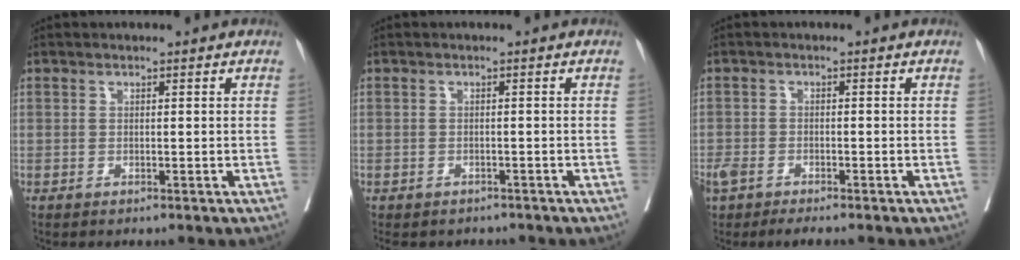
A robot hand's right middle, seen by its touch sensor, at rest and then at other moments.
{"total": 5.0, "force": [-4.3, 2.4, 0.9], "torque": [-0.009, 0.000, -0.053]}
{"total": 5.2, "force": [-4.0, 1.9, 2.7], "torque": [-0.053, -0.004, -0.069]}